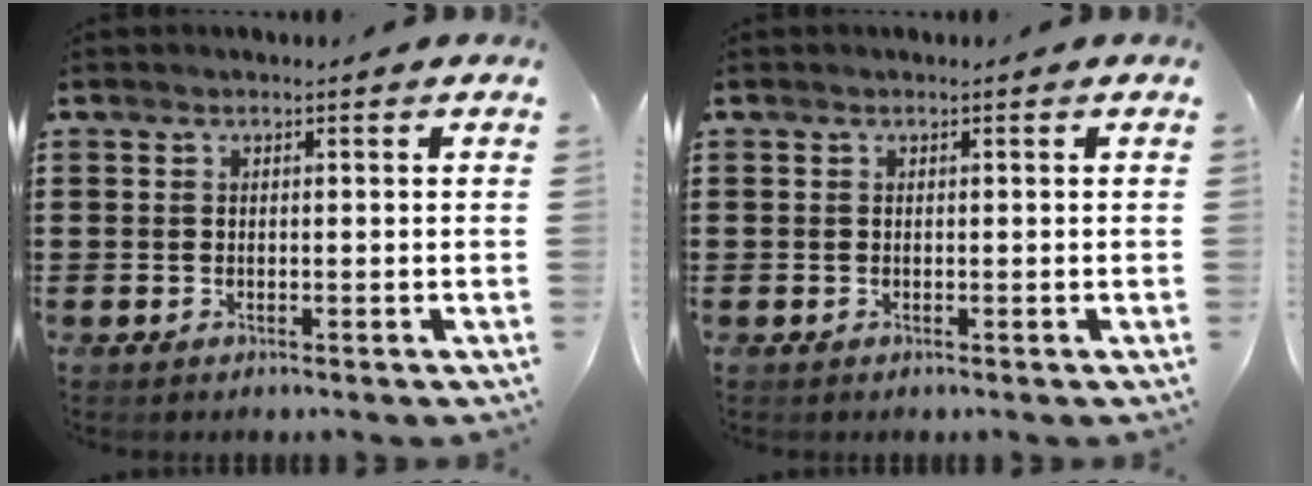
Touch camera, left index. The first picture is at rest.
{"total": 0.0}